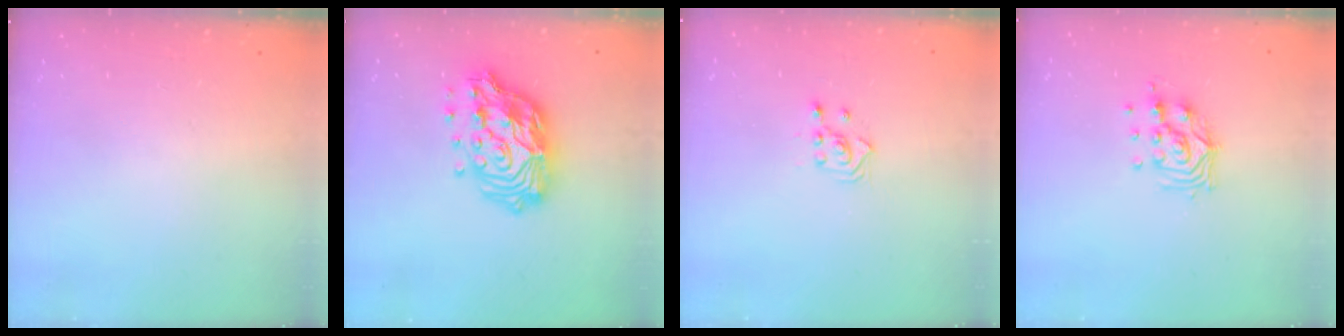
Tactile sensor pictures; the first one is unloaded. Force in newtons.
{"total": 18.7, "press": 18.6, "slide": 1.5}
{"total": 2.9, "press": 2.9, "slide": 0.2}
{"total": 10.7, "press": 10.7, "slide": 0.7}